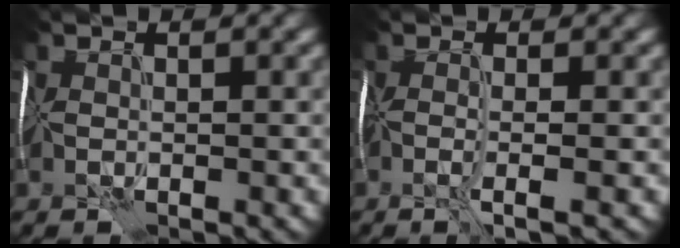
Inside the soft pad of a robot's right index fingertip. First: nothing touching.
{"total": 2.4, "force": [-1.1, 0.4, 2.1], "torque": [-0.033, -0.007, -0.013]}